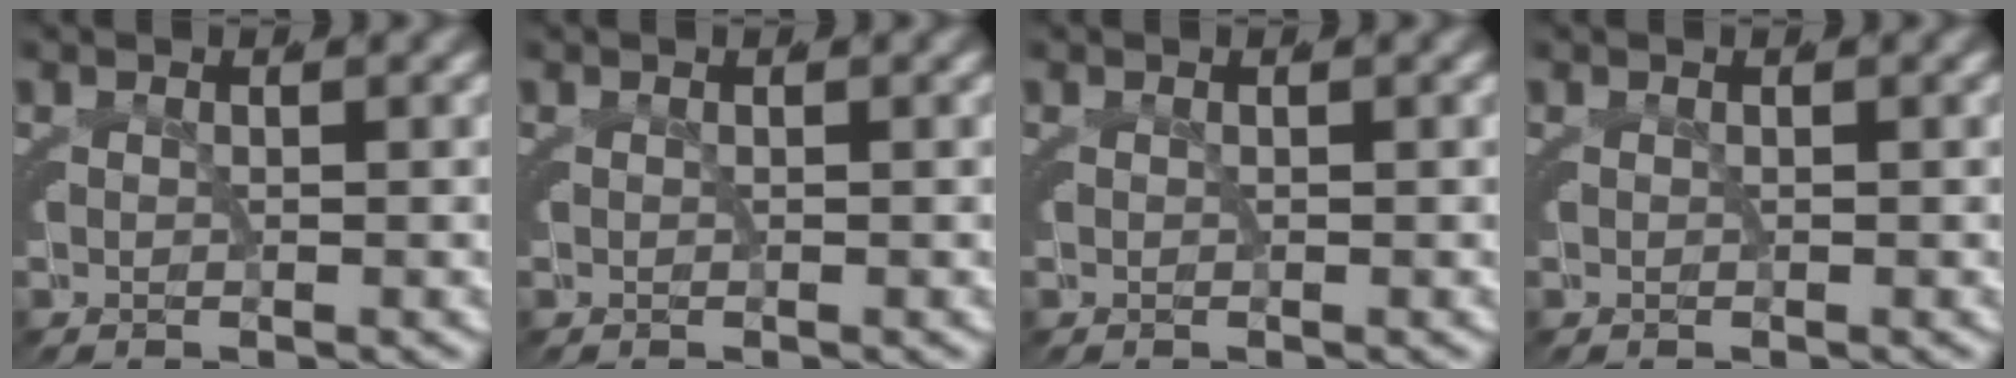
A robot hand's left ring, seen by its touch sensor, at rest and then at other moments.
{"total": 0.0}
{"total": 0.0}
{"total": 0.0}